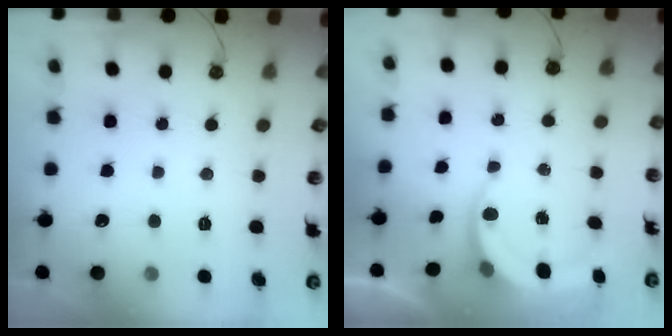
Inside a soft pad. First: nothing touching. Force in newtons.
{"total": 5.5, "press": 5.5, "slide": 0.3}